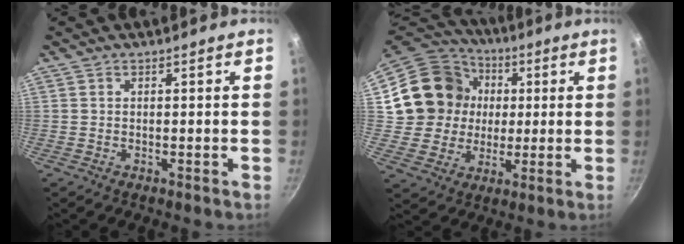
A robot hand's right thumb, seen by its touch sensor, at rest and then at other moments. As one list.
[{"total": 17.4, "force": [2.9, 16.0, 6.2], "torque": [-0.094, 0.022, 0.055]}]